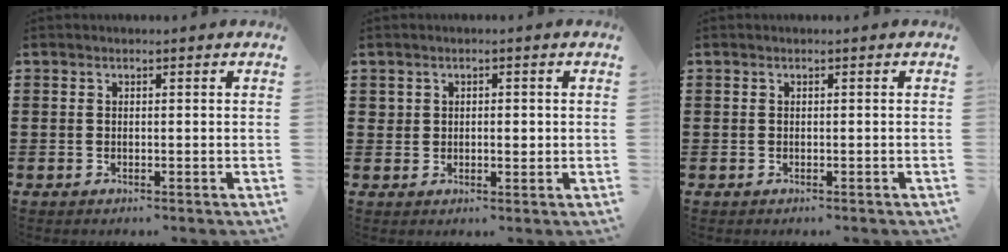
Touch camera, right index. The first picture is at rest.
{"total": 1.8, "force": [0.1, 1.3, 1.3], "torque": [-0.027, 0.007, -0.001]}
{"total": 0.0}